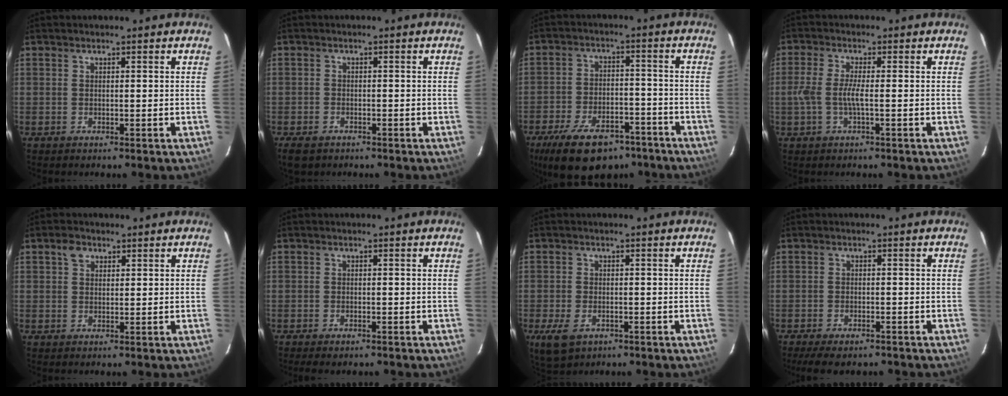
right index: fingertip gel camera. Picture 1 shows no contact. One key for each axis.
{"total": 4.8, "fx": -3.2, "fy": 3.0, "fz": 2.0, "tx": -0.057, "ty": -0.008, "tz": -0.053}
{"total": 18.4, "fx": -12.8, "fy": 9.1, "fz": 9.7, "tx": -0.203, "ty": -0.008, "tz": -0.190}
{"total": 4.5, "fx": -1.0, "fy": 0.5, "fz": 4.3, "tx": -0.093, "ty": -0.001, "tz": -0.021}
{"total": 2.5, "fx": 1.2, "fy": 1.9, "fz": 1.1, "tx": -0.018, "ty": 0.009, "tz": 0.021}
{"total": 2.7, "fx": -2.1, "fy": 1.0, "fz": 1.3, "tx": -0.032, "ty": -0.009, "tz": -0.038}
{"total": 6.2, "fx": -3.1, "fy": 3.8, "fz": 3.8, "tx": -0.091, "ty": -0.017, "tz": -0.052}
{"total": 7.4, "fx": -5.9, "fy": 2.5, "fz": 3.7, "tx": -0.090, "ty": -0.022, "tz": -0.092}